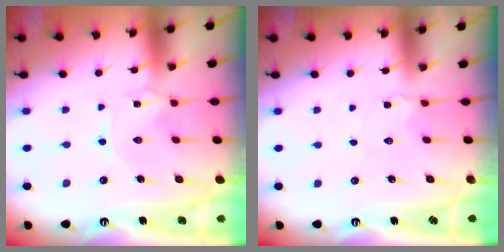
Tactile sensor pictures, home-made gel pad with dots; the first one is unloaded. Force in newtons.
{"total": 2.6, "press": 2.5, "slide": 0.5}